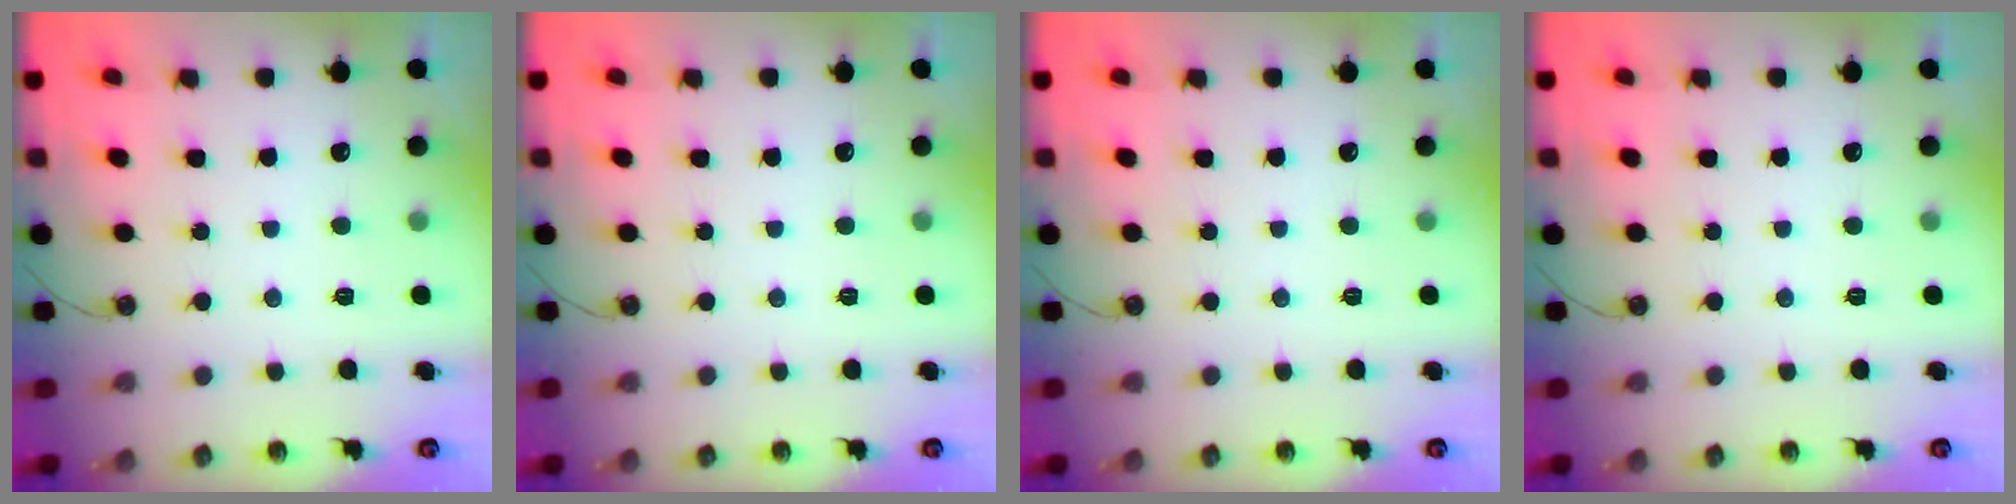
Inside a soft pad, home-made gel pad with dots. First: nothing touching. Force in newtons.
{"total": 0.0}
{"total": 0.0}
{"total": 0.0}